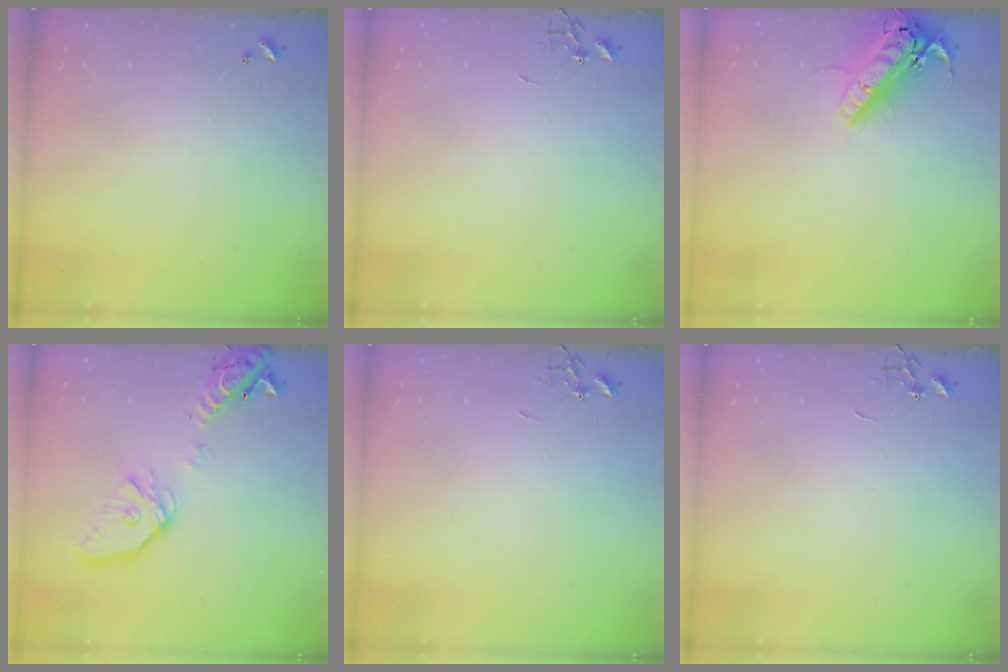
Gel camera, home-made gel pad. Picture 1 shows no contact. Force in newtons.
{"total": 0.0}
{"total": 16.5, "press": 16.3, "slide": 3.0}
{"total": 18.6, "press": 18.3, "slide": 3.1}
{"total": 0.0}
{"total": 0.0}